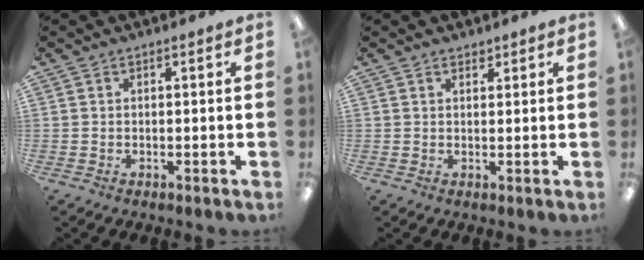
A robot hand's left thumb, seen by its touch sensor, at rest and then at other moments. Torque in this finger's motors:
{"motor_torque": [-0.36, -0.24, -0.21, -0.23, 0.03]}